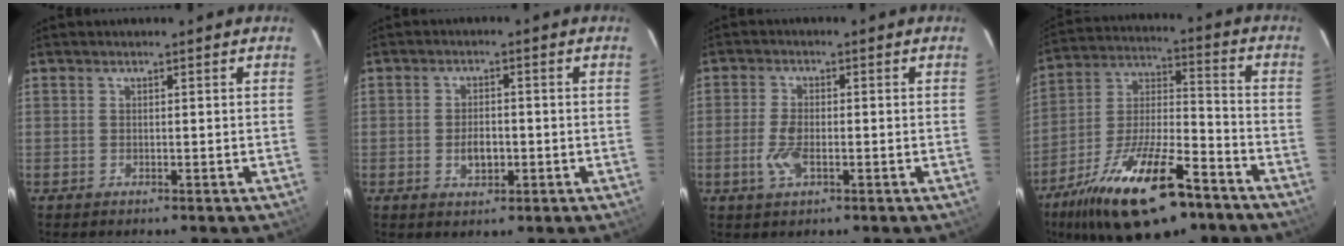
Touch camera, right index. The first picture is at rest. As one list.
[{"total": 4.0, "force": [-1.0, 2.4, 3.1], "torque": [-0.059, 0.001, -0.013]}, {"total": 4.6, "force": [-1.5, 2.1, 3.8], "torque": [-0.088, -0.002, -0.029]}, {"total": 22.4, "force": [-13.6, 8.1, 15.8], "torque": [-0.300, -0.019, -0.228]}]